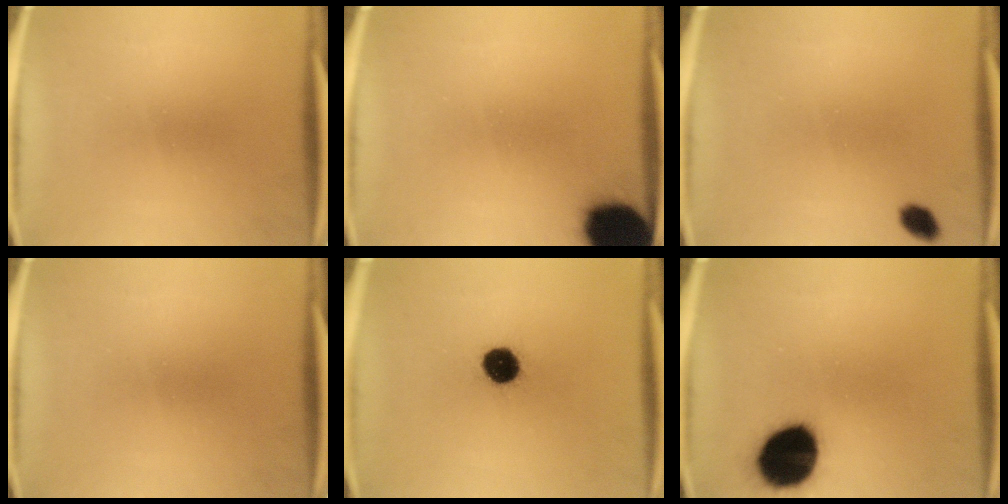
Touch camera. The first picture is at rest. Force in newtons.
{"total": 18.4}
{"total": 2.5}
{"total": 0.0}
{"total": 8.6}
{"total": 17.2}